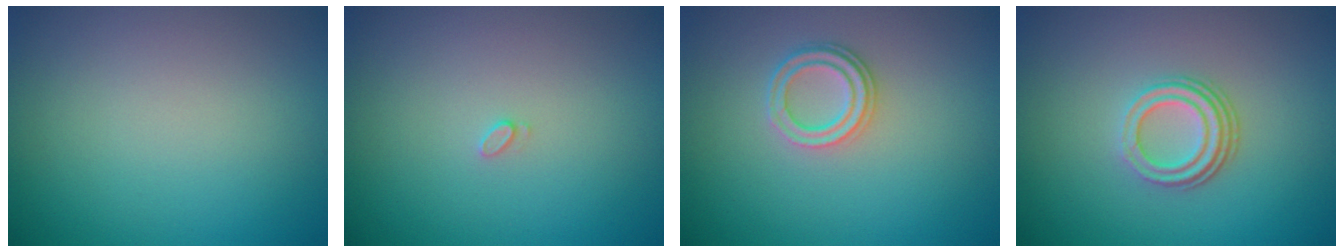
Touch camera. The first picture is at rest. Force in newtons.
{"total": 0.6, "press": 0.6, "slide": 0.1}
{"total": 2.3, "press": 2.1, "slide": 1.0}
{"total": 3.2, "press": 2.2, "slide": 2.3}